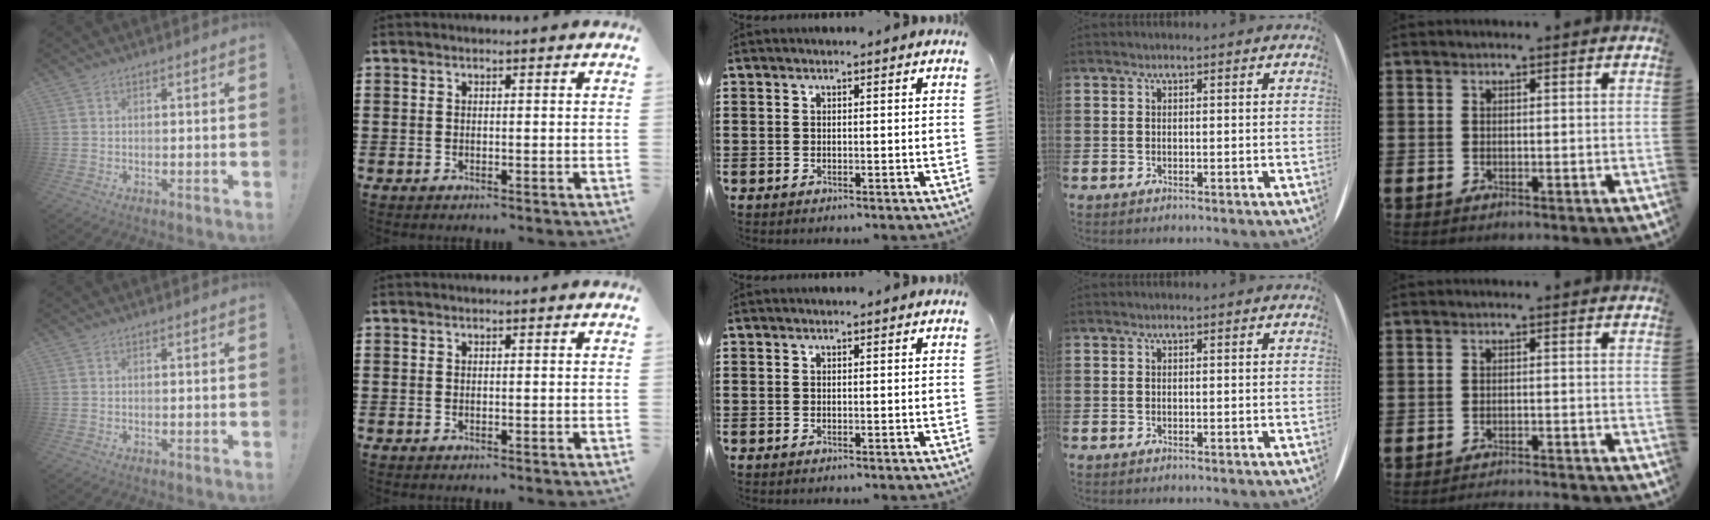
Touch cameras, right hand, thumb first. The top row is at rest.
{"little": {"total": 1.5, "force": [-1.5, -0.2, 0.0], "torque": [-0.001, 0.005, -0.032]}}